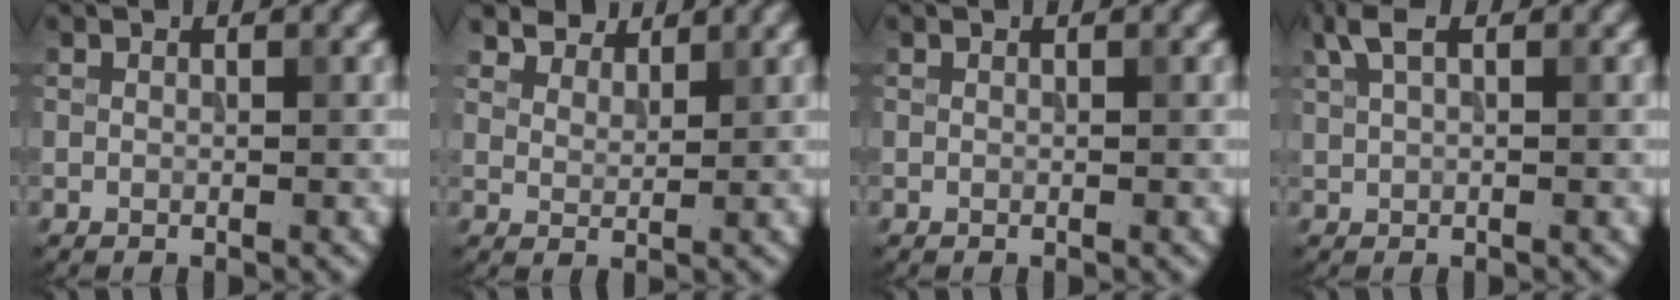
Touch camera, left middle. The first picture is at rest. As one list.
[{"total": 4.1, "force": [3.6, 1.7, 1.0], "torque": [-0.034, -0.017, 0.079]}, {"total": 0.0}, {"total": 2.4, "force": [1.3, 1.0, 1.8], "torque": [-0.040, 0.006, 0.025]}]